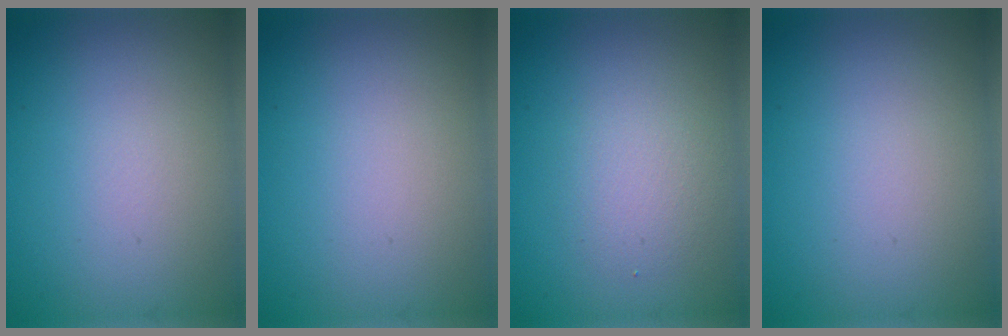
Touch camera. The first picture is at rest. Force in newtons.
{"total": 0.0}
{"total": 2.2, "press": 2.2, "slide": 0.1}
{"total": 0.0}